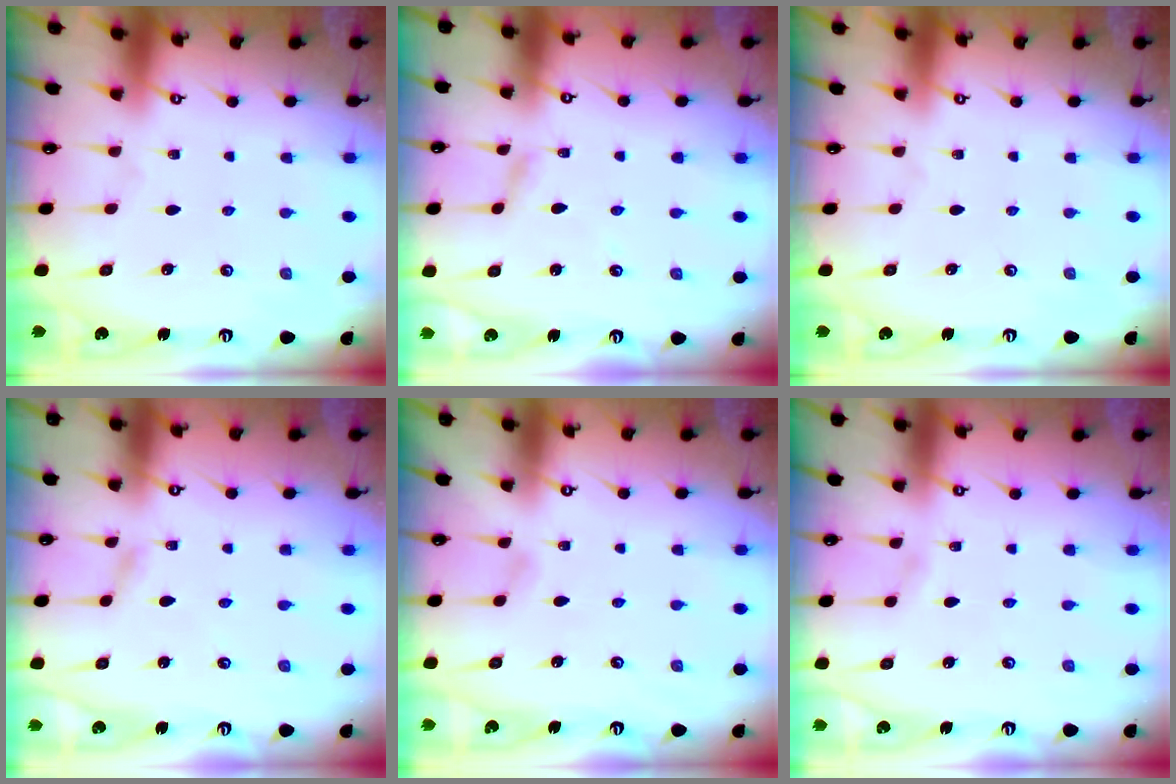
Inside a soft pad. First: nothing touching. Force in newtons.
{"total": 1.9, "press": 1.9, "slide": 0.1}
{"total": 0.0}
{"total": 1.2, "press": 1.2, "slide": 0.1}
{"total": 2.4, "press": 2.4, "slide": 0.3}
{"total": 1.3, "press": 1.3, "slide": 0.2}